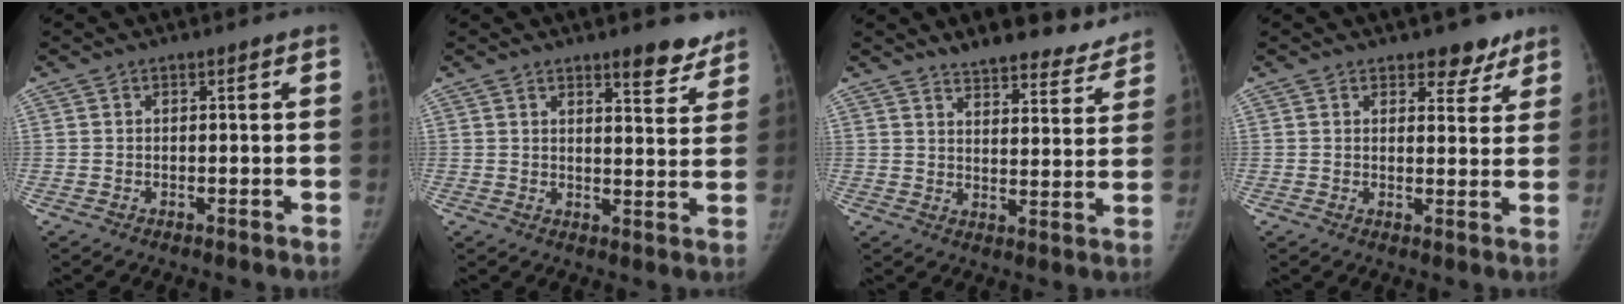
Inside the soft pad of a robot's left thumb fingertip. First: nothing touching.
{"total": 7.0, "force": [5.5, 2.2, 3.9], "torque": [-0.019, -0.036, 0.071]}
{"total": 14.8, "force": [13.0, 4.5, 5.4], "torque": [-0.028, -0.069, 0.168]}
{"total": 4.9, "force": [3.6, 2.8, 1.8], "torque": [0.015, -0.020, 0.048]}